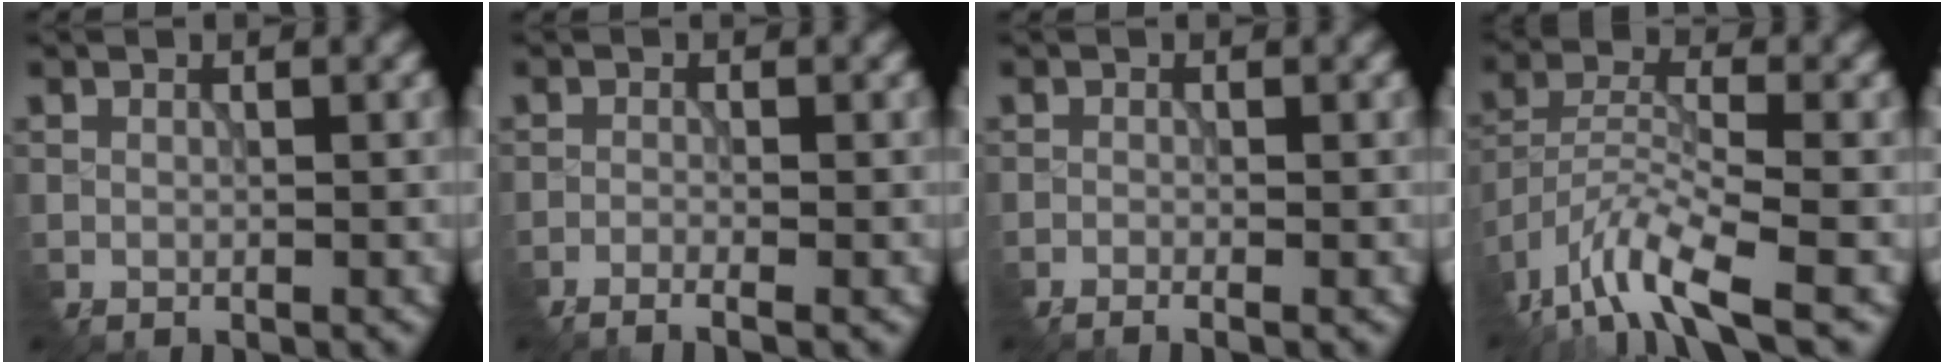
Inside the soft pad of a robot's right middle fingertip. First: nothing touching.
{"total": 2.6, "force": [-2.0, 0.5, 1.7], "torque": [-0.035, -0.006, -0.037]}
{"total": 2.0, "force": [-1.3, 0.5, 1.5], "torque": [-0.029, -0.004, -0.023]}
{"total": 8.4, "force": [-6.1, 2.1, 5.4], "torque": [-0.106, -0.003, -0.125]}